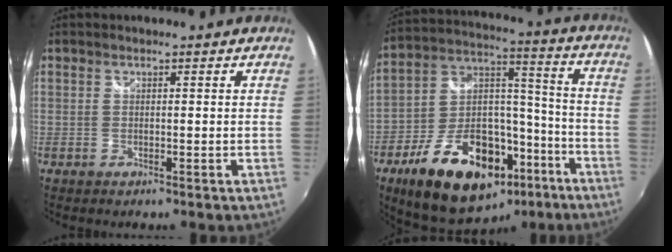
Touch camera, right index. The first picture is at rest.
{"total": 25.1, "force": [-14.1, 14.1, 15.2], "torque": [-0.287, 0.037, -0.203]}